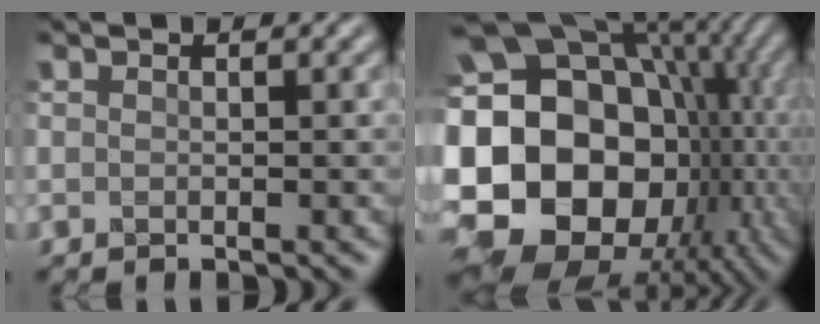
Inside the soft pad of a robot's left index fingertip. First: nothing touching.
{"total": 22.0, "force": [-1.1, 17.6, 13.0], "torque": [-0.236, 0.002, -0.048]}